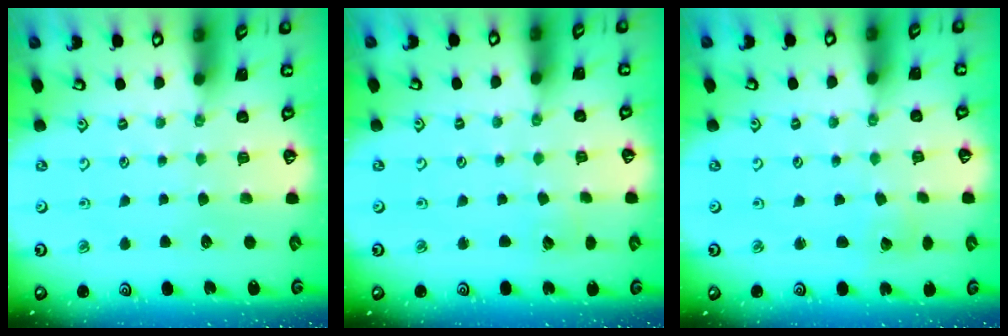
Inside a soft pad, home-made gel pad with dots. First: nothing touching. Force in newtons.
{"total": 3.7, "press": 3.7, "slide": 0.3}
{"total": 2.0, "press": 2.0, "slide": 0.1}